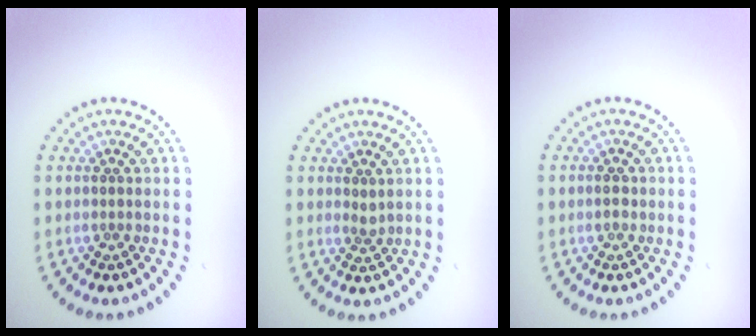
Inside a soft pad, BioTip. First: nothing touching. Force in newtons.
{"total": 0.9, "press": 0.6, "slide": 0.7}
{"total": 0.9, "press": 0.9, "slide": 0.2}